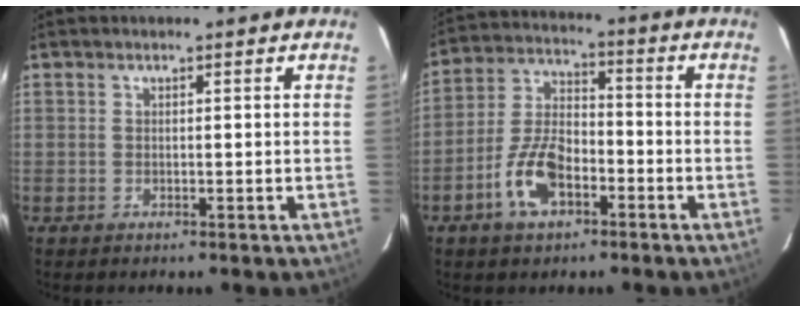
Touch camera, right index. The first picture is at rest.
{"total": 10.4, "force": [-5.2, 5.6, 7.2], "torque": [-0.151, 0.015, -0.094]}